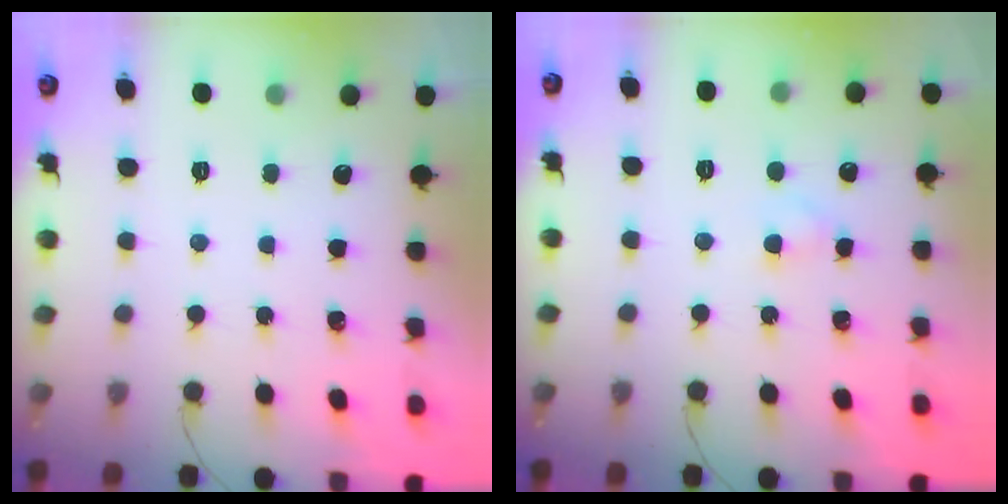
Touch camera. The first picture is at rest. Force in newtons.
{"total": 2.1, "press": 1.8, "slide": 1.0}